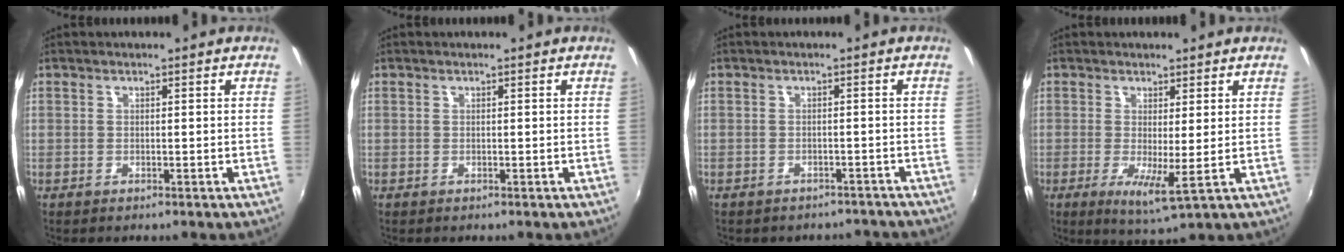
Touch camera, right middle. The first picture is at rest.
{"total": 0.0}
{"total": 7.0, "force": [-6.2, 2.7, 1.6], "torque": [-0.035, -0.002, -0.067]}
{"total": 5.0, "force": [-0.2, 0.3, 5.0], "torque": [-0.089, -0.015, -0.002]}